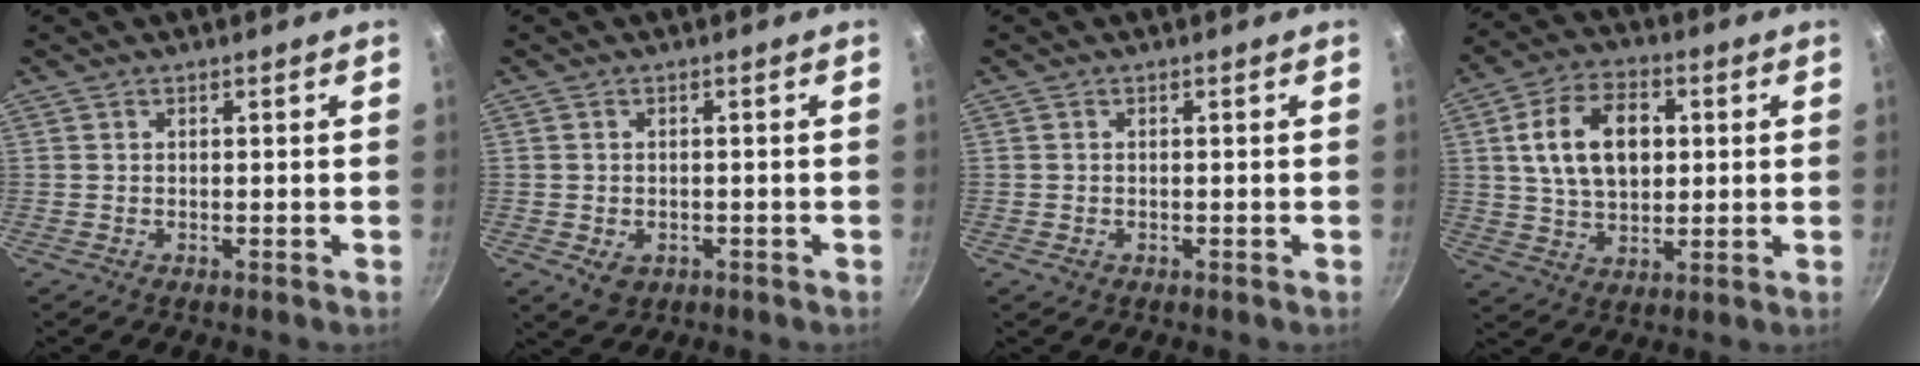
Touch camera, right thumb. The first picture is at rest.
{"total": 3.5, "force": [-1.0, 2.7, 2.0], "torque": [-0.028, 0.000, -0.005]}
{"total": 0.9, "force": [-0.4, 0.7, 0.4], "torque": [-0.007, -0.002, -0.005]}
{"total": 14.0, "force": [2.7, 9.2, 10.2], "torque": [-0.154, 0.005, 0.043]}